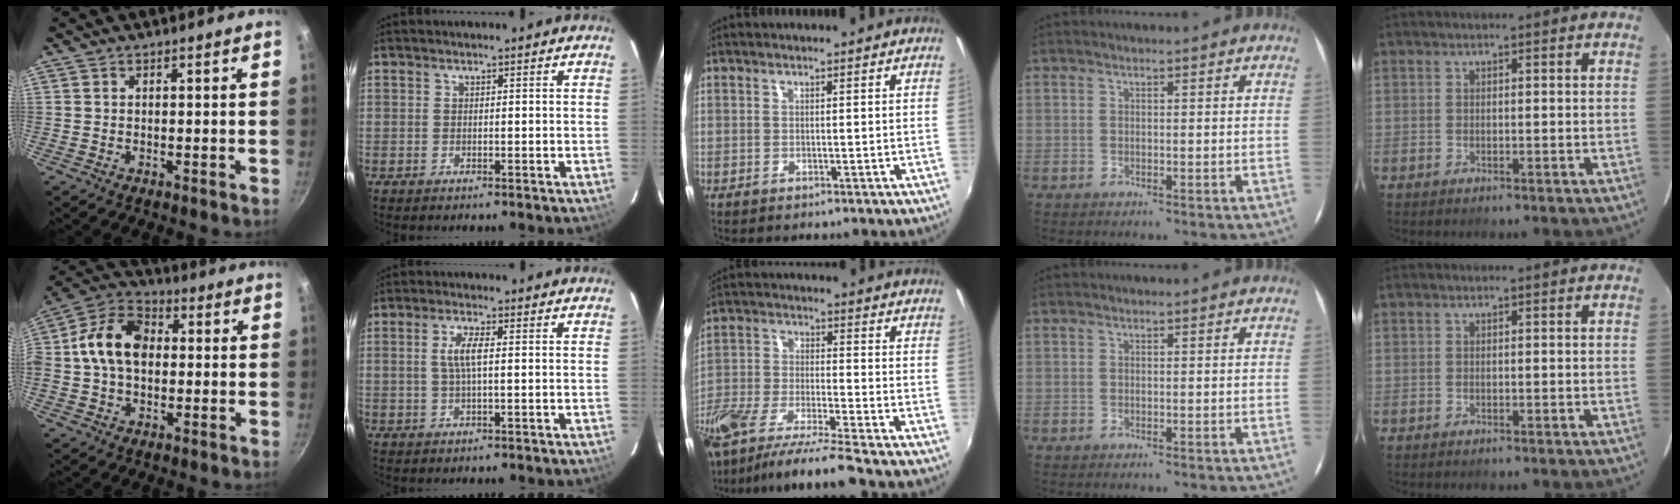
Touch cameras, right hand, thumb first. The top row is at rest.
{"thumb": {"total": 13.4, "force": [0.5, 9.5, 9.5], "torque": [-0.143, 0.033, -0.012]}, "index": {"total": 4.0, "force": [0.3, 0.8, 3.9], "torque": [-0.077, 0.003, 0.008]}, "middle": {"total": 14.3, "force": [-11.8, -0.1, 8.1], "torque": [-0.167, -0.040, -0.218]}}